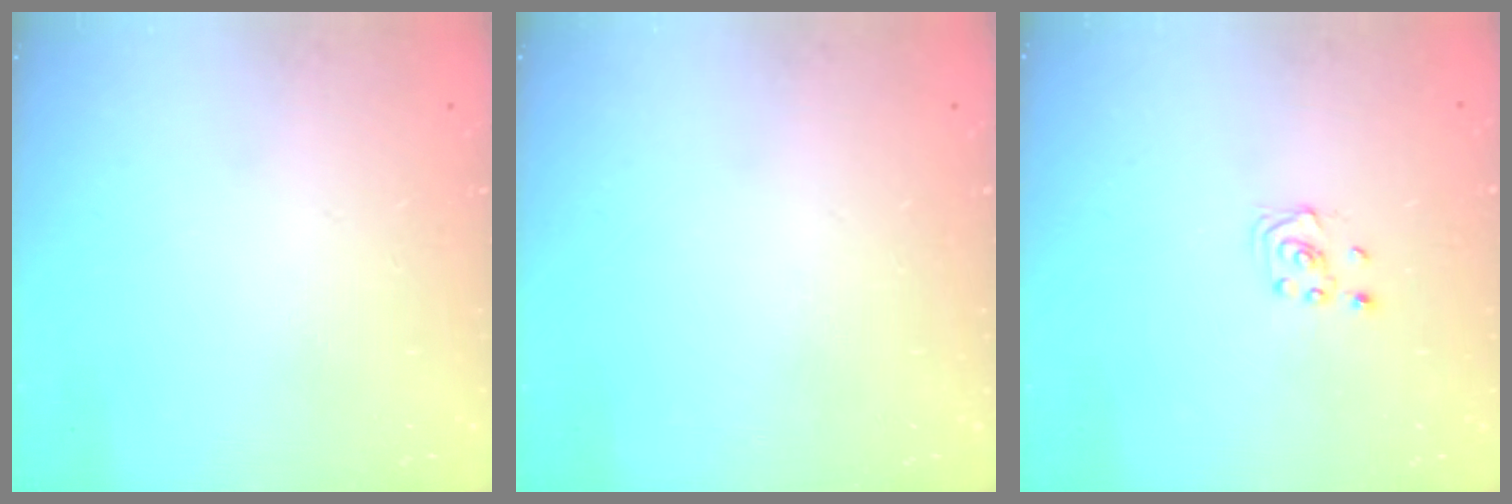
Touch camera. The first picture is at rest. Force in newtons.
{"total": 0.0}
{"total": 1.9, "press": 1.8, "slide": 0.6}